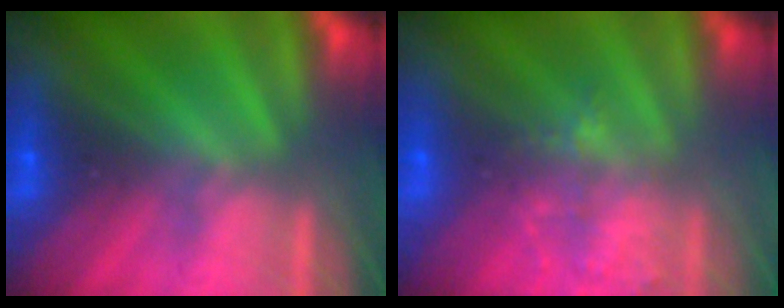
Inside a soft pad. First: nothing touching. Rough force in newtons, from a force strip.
{"total": 1.6}